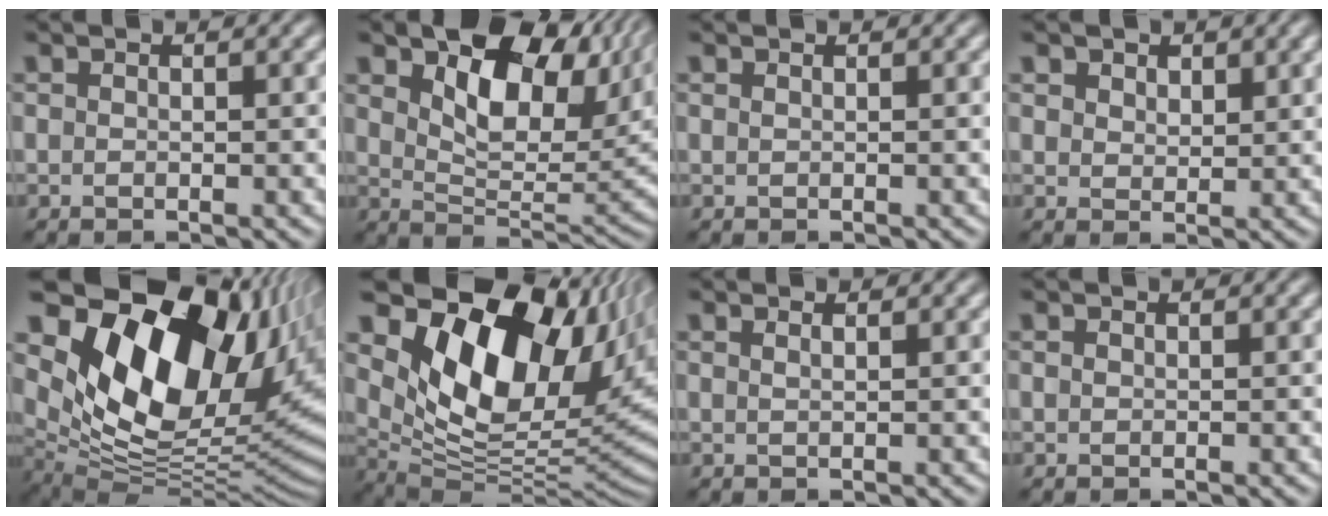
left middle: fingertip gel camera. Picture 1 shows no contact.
{"total": 11.0, "force": [4.1, 6.2, 8.1], "torque": [-0.119, -0.007, 0.077]}
{"total": 0.0}
{"total": 2.9, "force": [2.0, 1.9, 1.0], "torque": [-0.026, 0.003, 0.030]}
{"total": 17.8, "force": [7.9, 10.6, 12.0], "torque": [-0.205, 0.011, 0.145]}
{"total": 16.1, "force": [7.2, 9.4, 10.8], "torque": [-0.172, 0.020, 0.127]}
{"total": 0.5, "force": [0.4, 0.1, 0.3], "torque": [-0.003, 0.002, 0.008]}
{"total": 0.0}